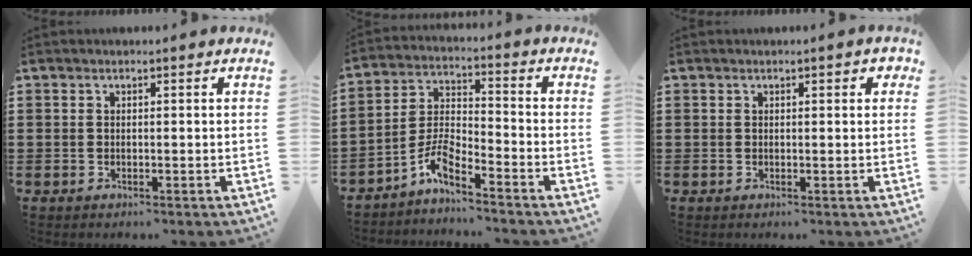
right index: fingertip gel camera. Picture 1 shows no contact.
{"total": 5.8, "force": [-4.9, 1.0, 2.9], "torque": [-0.079, -0.008, -0.102]}
{"total": 0.5, "force": [0.2, 0.4, 0.3], "torque": [0.002, 0.002, 0.002]}